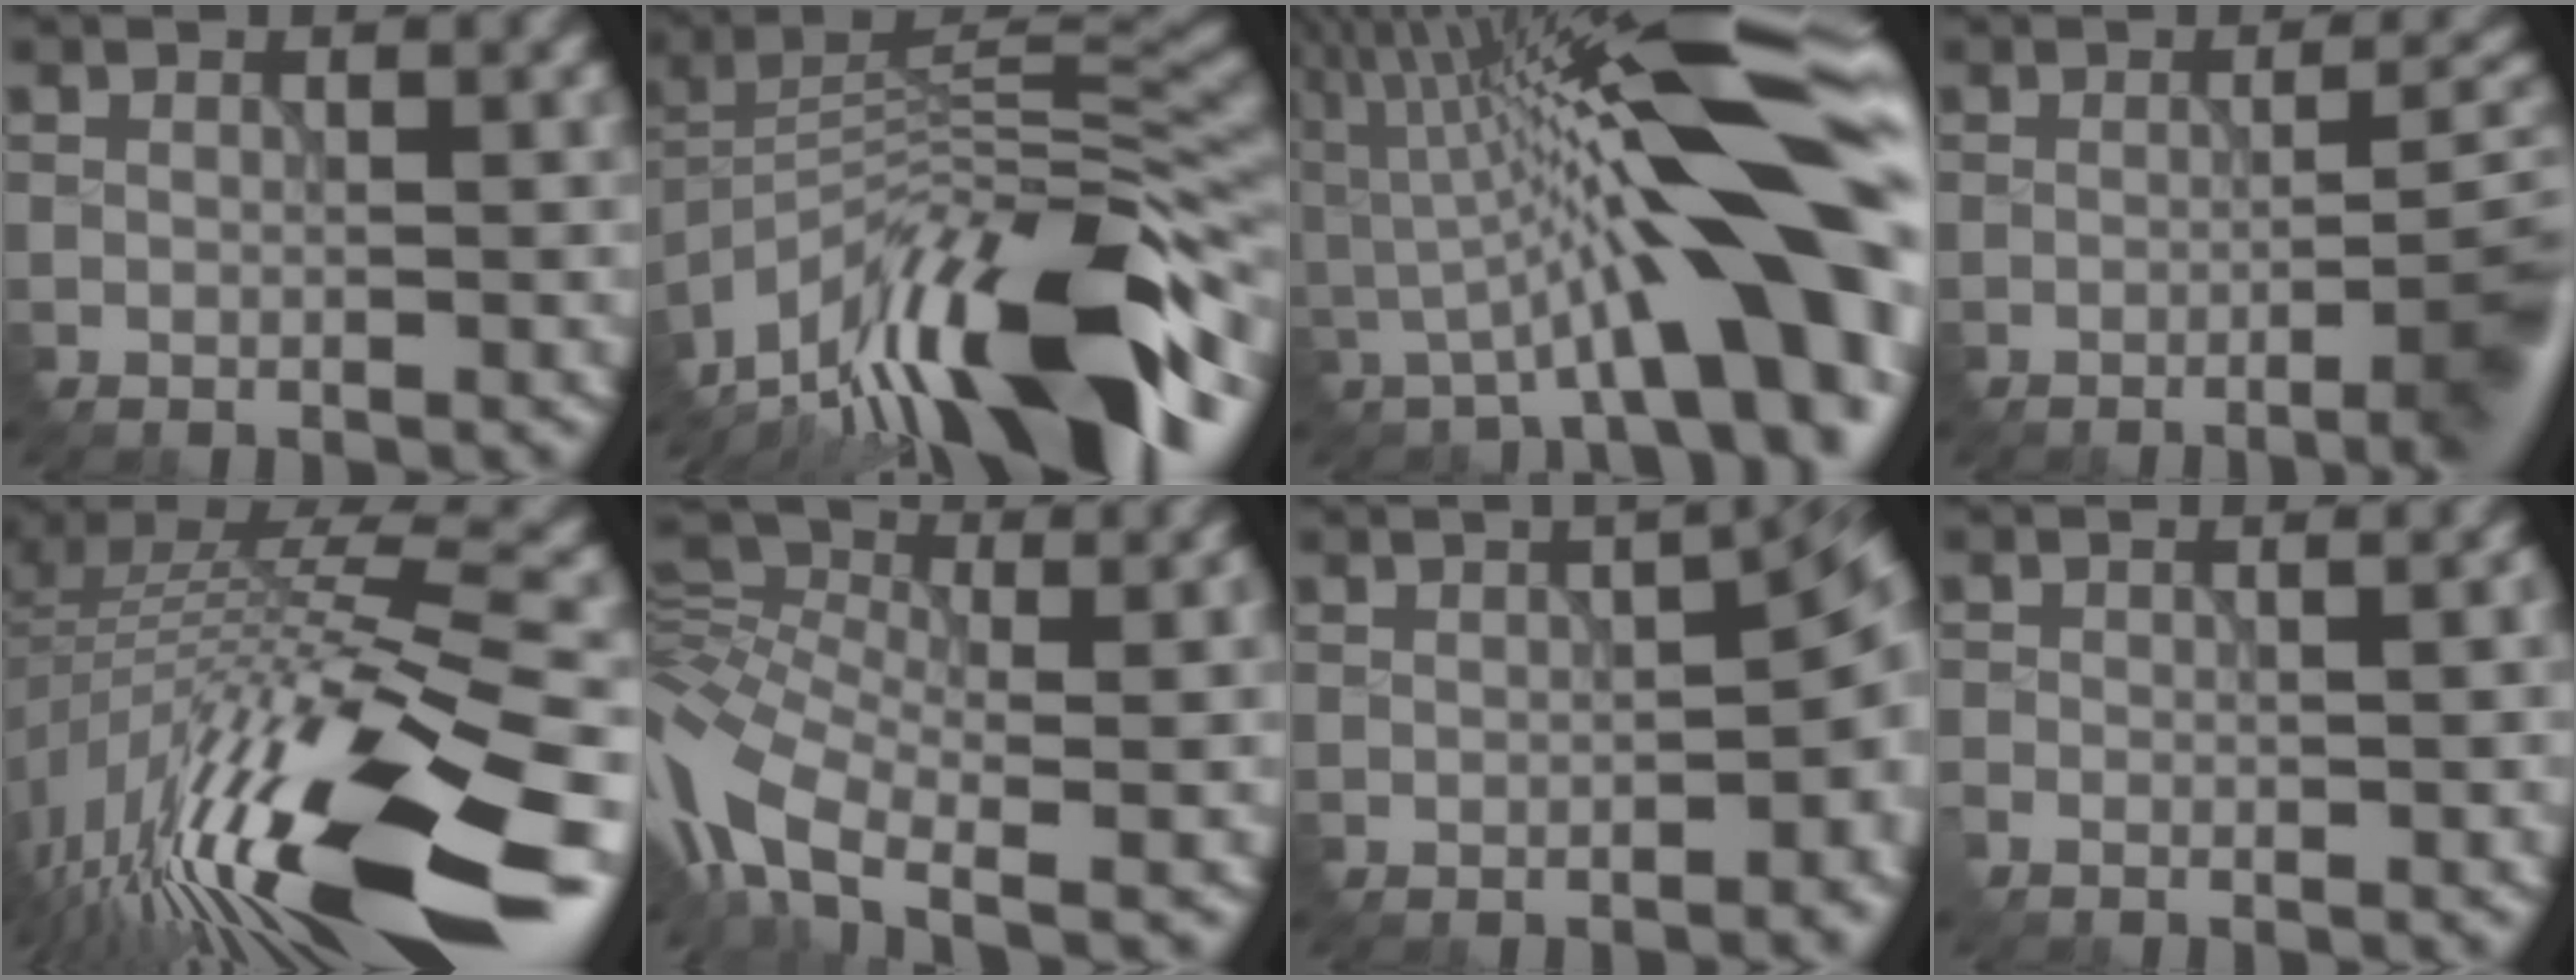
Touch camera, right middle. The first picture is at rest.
{"total": 16.7, "force": [-10.6, 4.5, 12.1], "torque": [-0.210, 0.028, -0.186]}
{"total": 15.9, "force": [0.6, 3.5, 15.5], "torque": [-0.213, 0.028, 0.007]}
{"total": 5.8, "force": [-1.7, 1.1, 5.5], "torque": [-0.072, 0.000, -0.020]}
{"total": 16.3, "force": [-7.6, 4.6, 13.6], "torque": [-0.237, 0.019, -0.135]}
{"total": 10.7, "force": [-5.0, 4.7, 8.2], "torque": [-0.185, -0.003, -0.103]}
{"total": 6.1, "force": [-0.7, 2.3, 5.6], "torque": [-0.055, -0.003, 0.000]}
{"total": 1.2, "force": [-0.6, 0.5, 1.0], "torque": [-0.003, 0.004, -0.006]}